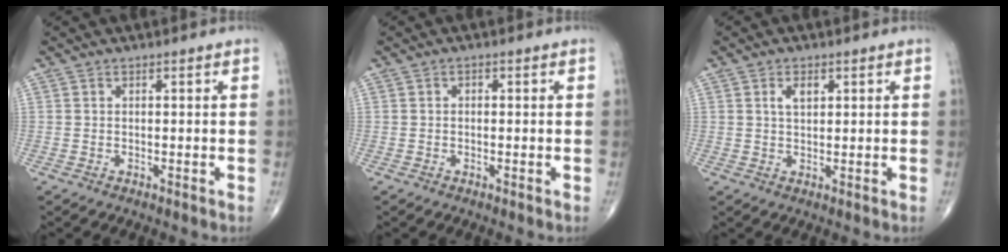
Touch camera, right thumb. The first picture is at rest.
{"total": 0.6, "force": [0.0, 0.4, 0.4], "torque": [0.000, 0.003, -0.003]}
{"total": 2.9, "force": [1.1, 1.6, 2.2], "torque": [-0.033, -0.001, 0.019]}